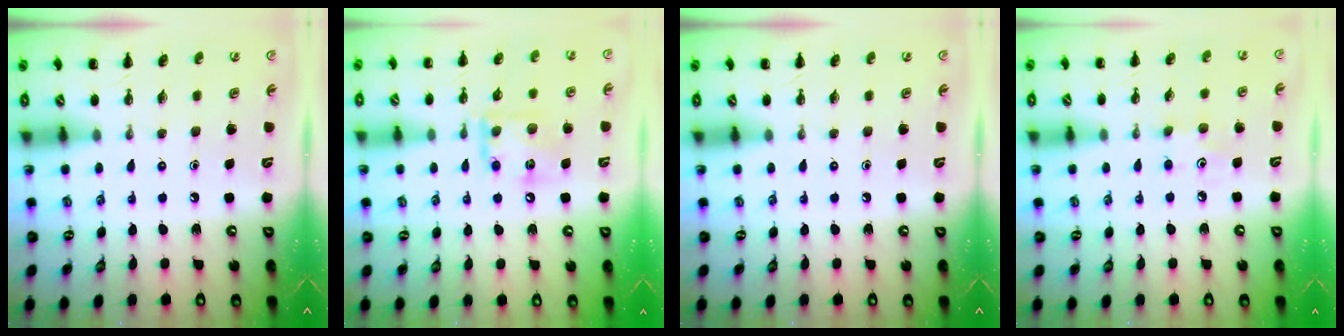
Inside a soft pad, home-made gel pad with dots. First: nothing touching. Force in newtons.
{"total": 12.1, "press": 12.0, "slide": 1.3}
{"total": 0.0}
{"total": 4.8, "press": 4.6, "slide": 1.4}